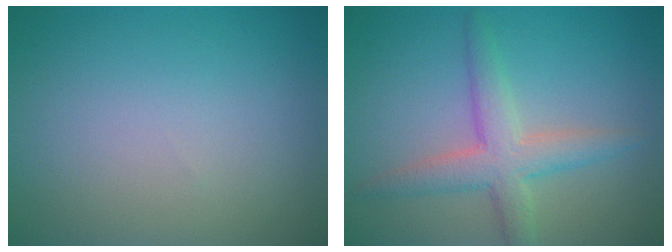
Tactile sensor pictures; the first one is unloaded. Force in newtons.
{"total": 4.0, "press": 4.0, "slide": 0.2}